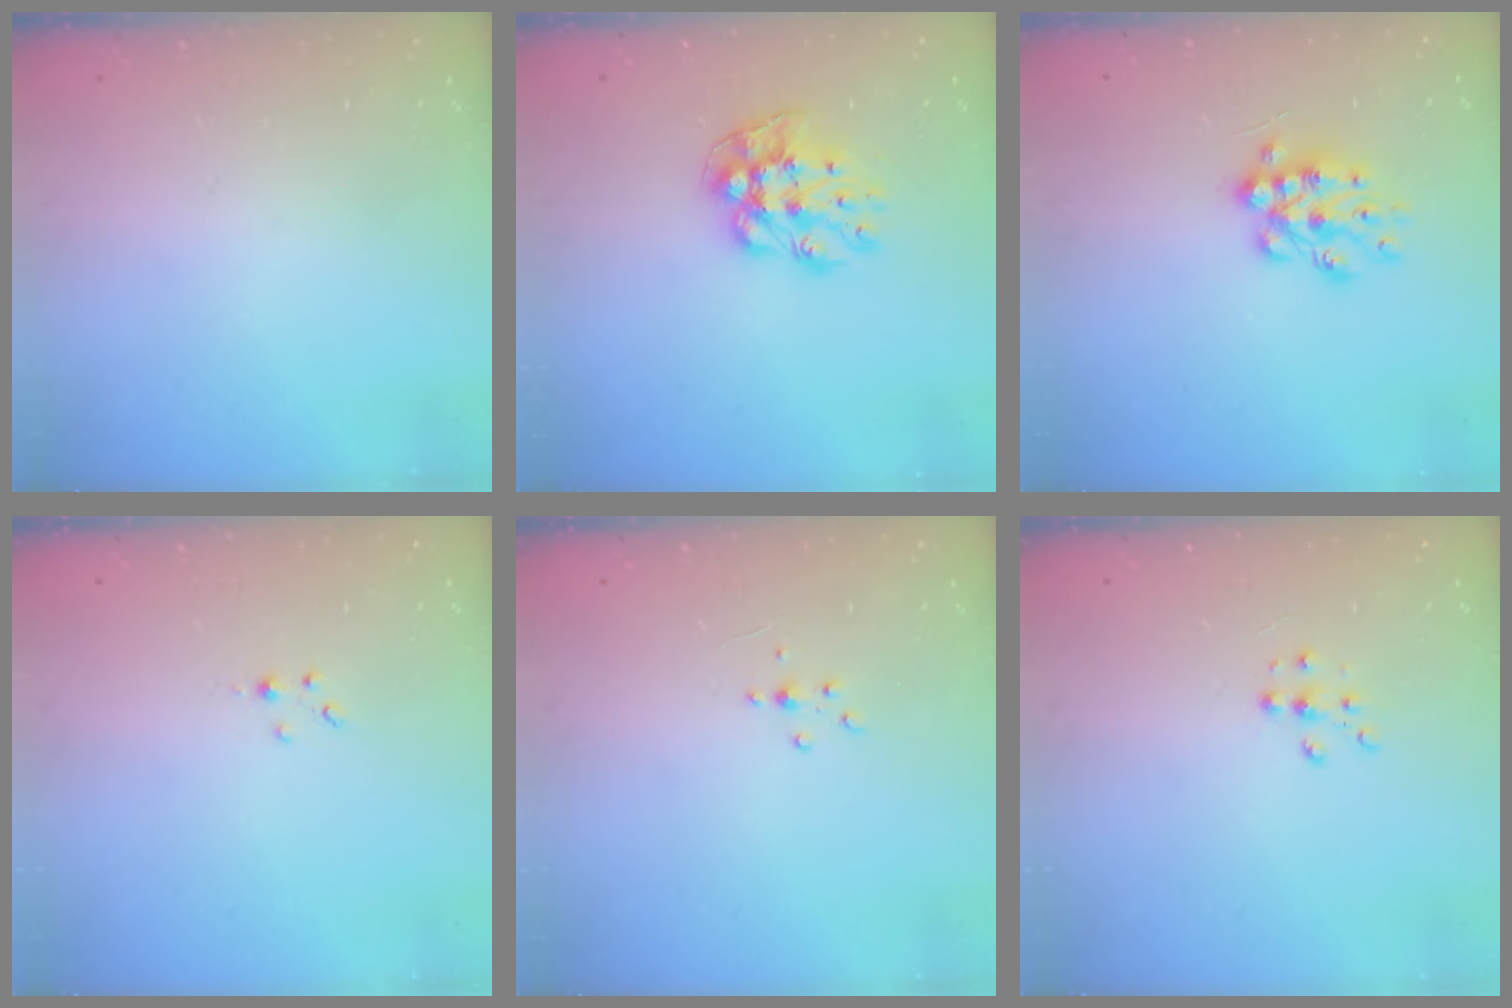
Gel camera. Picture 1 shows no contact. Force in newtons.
{"total": 9.2, "press": 9.2, "slide": 0.4}
{"total": 11.2, "press": 11.2, "slide": 0.5}
{"total": 1.0, "press": 1.0, "slide": 0.1}
{"total": 3.0, "press": 3.0, "slide": 0.4}
{"total": 6.3, "press": 6.3, "slide": 0.9}